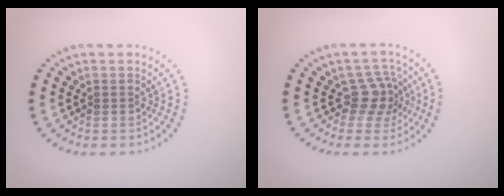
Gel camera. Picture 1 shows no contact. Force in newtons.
{"total": 2.9, "press": 2.3, "slide": 1.8}